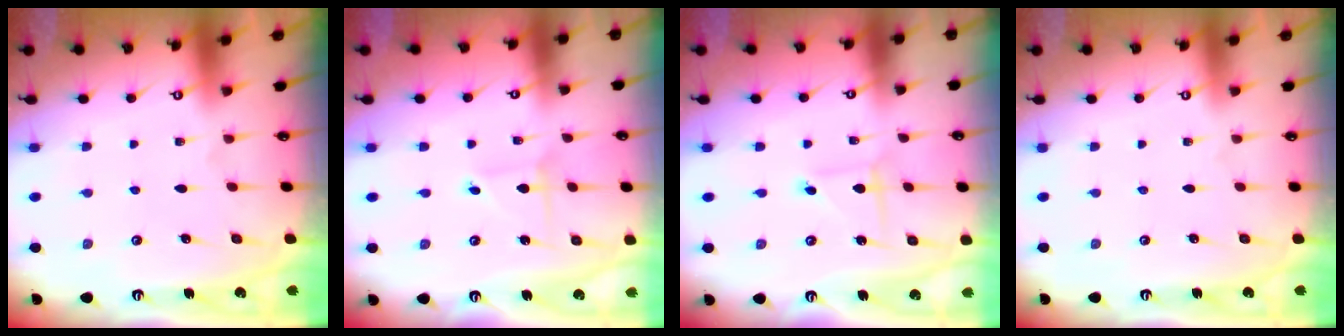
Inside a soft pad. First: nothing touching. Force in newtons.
{"total": 1.4, "press": 1.4, "slide": 0.1}
{"total": 1.5, "press": 1.5, "slide": 0.1}
{"total": 0.0}